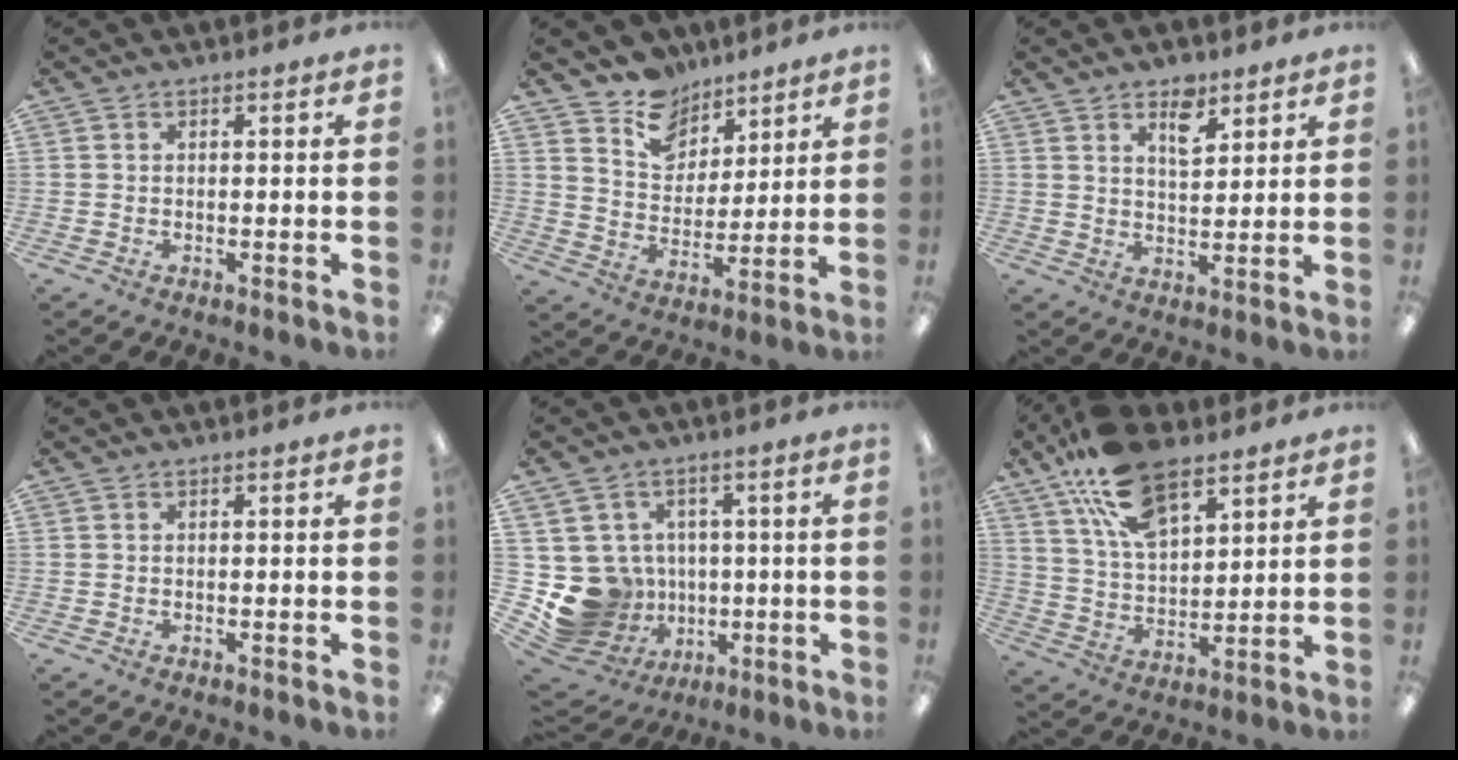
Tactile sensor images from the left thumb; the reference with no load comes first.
{"total": 10.8, "force": [8.2, 6.7, 1.8], "torque": [-0.038, -0.055, 0.159]}
{"total": 6.8, "force": [4.4, 3.4, 3.9], "torque": [-0.041, -0.022, 0.071]}
{"total": 0.0}
{"total": 12.1, "force": [-2.4, 11.4, 3.4], "torque": [-0.098, 0.003, -0.018]}
{"total": 17.2, "force": [10.6, 8.7, 10.4], "torque": [-0.187, -0.037, 0.192]}